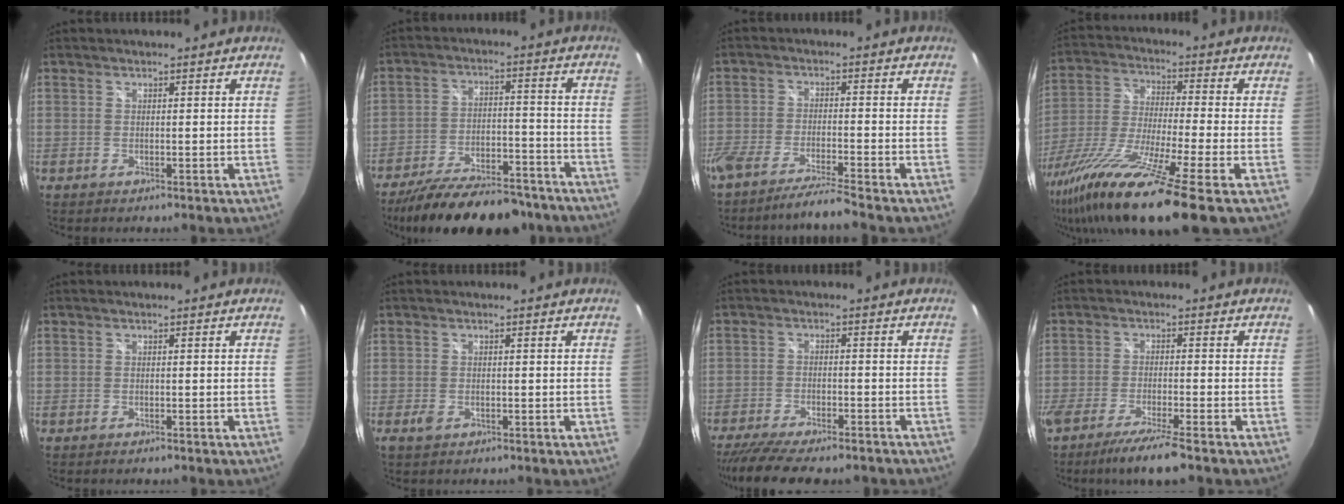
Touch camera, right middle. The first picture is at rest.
{"total": 21.0, "force": [-17.3, 6.4, 10.0], "torque": [-0.183, -0.014, -0.243]}
{"total": 7.9, "force": [-7.0, -0.8, 3.6], "torque": [-0.087, -0.021, -0.126]}
{"total": 19.8, "force": [-12.3, 0.2, 15.5], "torque": [-0.301, -0.064, -0.222]}
{"total": 0.6, "force": [-0.5, 0.2, 0.2], "torque": [-0.004, -0.003, -0.010]}
{"total": 1.8, "force": [-0.9, 1.1, 1.0], "torque": [-0.019, -0.003, -0.018]}
{"total": 13.4, "force": [-11.2, 2.5, 6.8], "torque": [-0.141, -0.044, -0.172]}
{"total": 7.9, "force": [-6.1, -0.1, 5.0], "torque": [-0.103, -0.021, -0.105]}